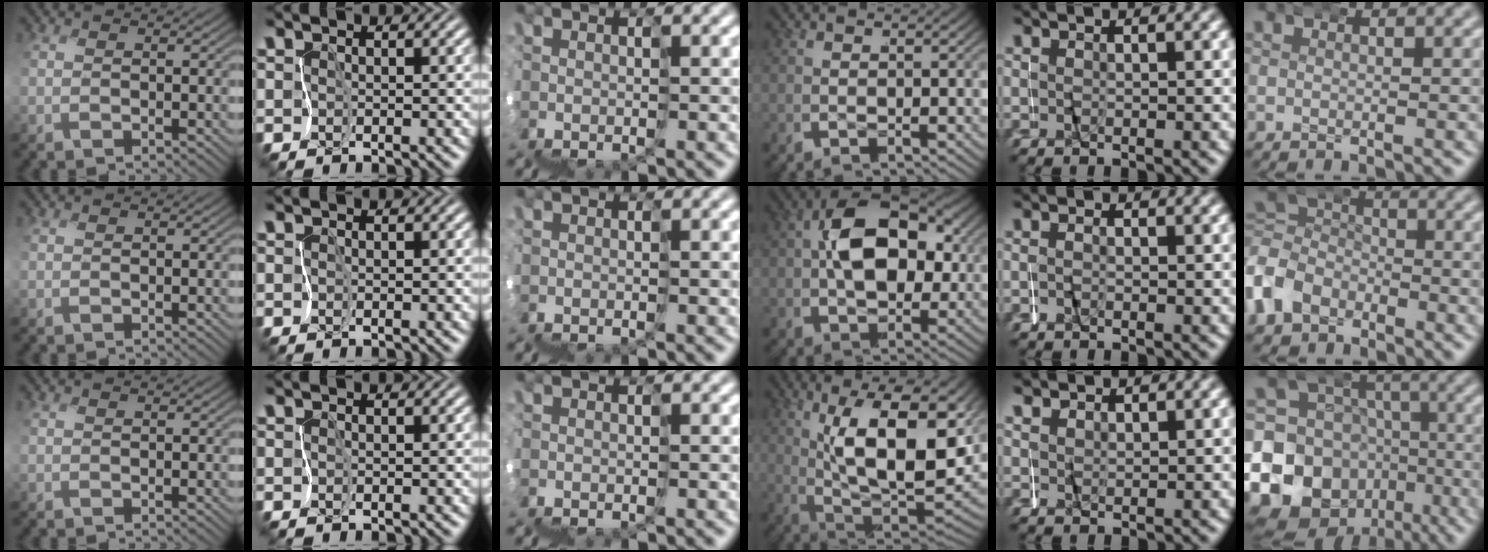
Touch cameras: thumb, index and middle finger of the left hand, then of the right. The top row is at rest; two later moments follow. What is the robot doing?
{"motion": "wrap", "object": "netting"}